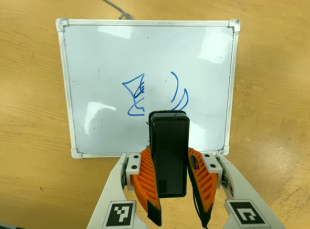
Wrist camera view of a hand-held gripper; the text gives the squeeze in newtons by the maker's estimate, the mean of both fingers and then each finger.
{"total": 8.3, "left": 7.0, "right": 9.6}